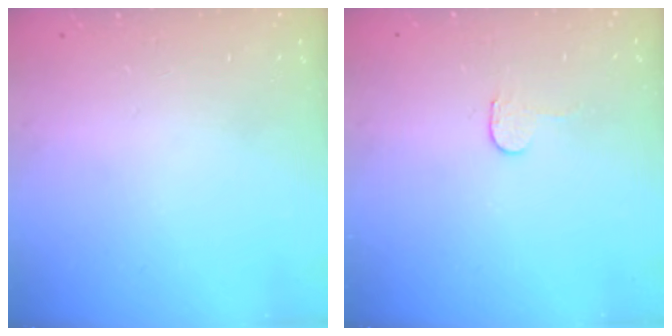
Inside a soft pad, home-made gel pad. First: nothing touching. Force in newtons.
{"total": 2.3, "press": 2.3, "slide": 0.2}